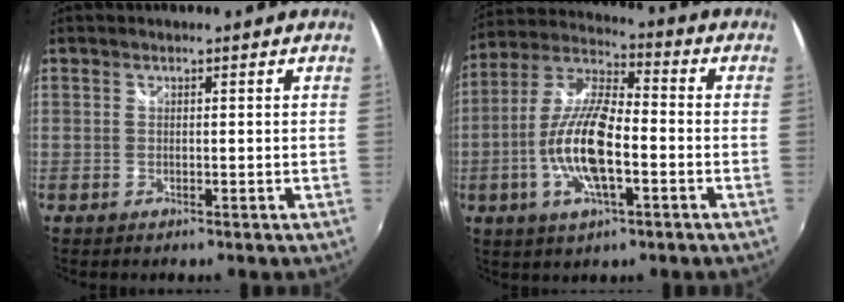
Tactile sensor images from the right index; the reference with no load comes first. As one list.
[{"total": 14.1, "force": [-3.8, 4.6, 12.7], "torque": [-0.263, -0.001, -0.076]}]